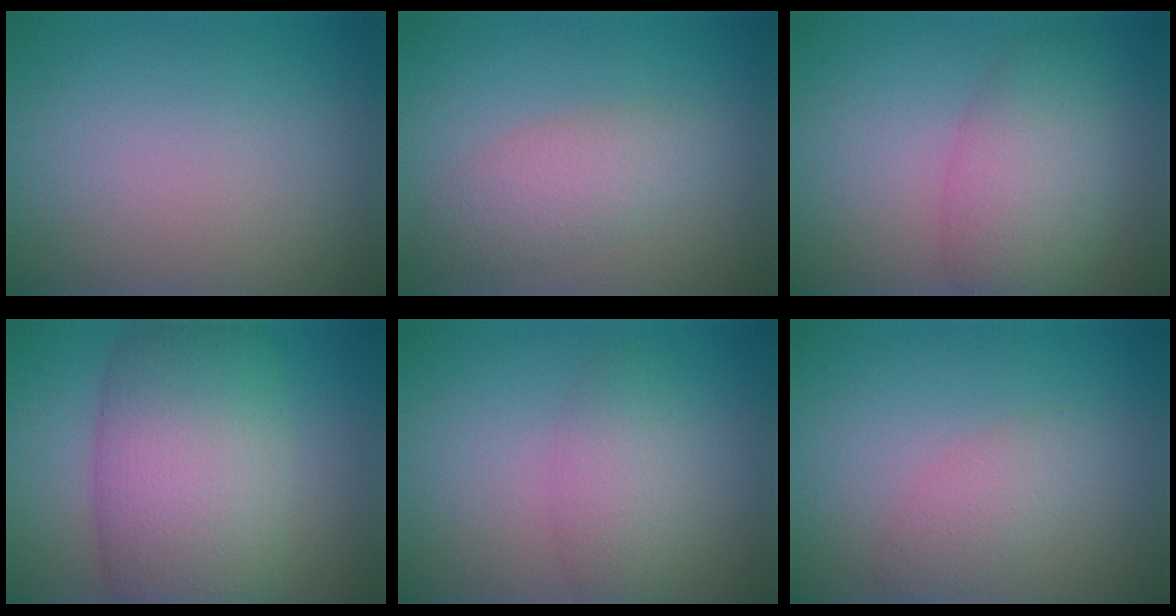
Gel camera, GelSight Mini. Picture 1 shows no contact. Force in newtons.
{"total": 3.3, "press": 3.3, "slide": 0.2}
{"total": 5.3, "press": 5.2, "slide": 0.2}
{"total": 11.2, "press": 11.2, "slide": 0.6}
{"total": 2.7, "press": 2.7, "slide": 0.1}
{"total": 2.2, "press": 2.2, "slide": 0.1}